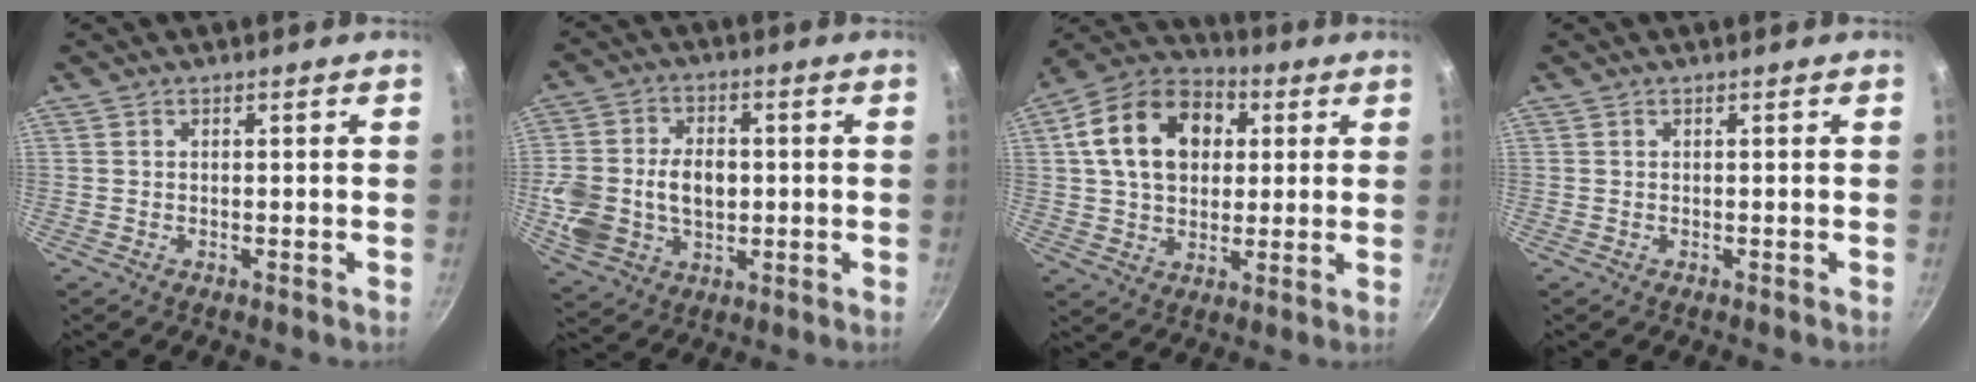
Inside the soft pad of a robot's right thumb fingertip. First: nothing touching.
{"total": 14.2, "force": [-0.5, 10.5, 9.7], "torque": [-0.178, 0.010, -0.005]}
{"total": 17.6, "force": [4.2, 12.8, 11.4], "torque": [-0.169, 0.021, 0.059]}
{"total": 0.0}